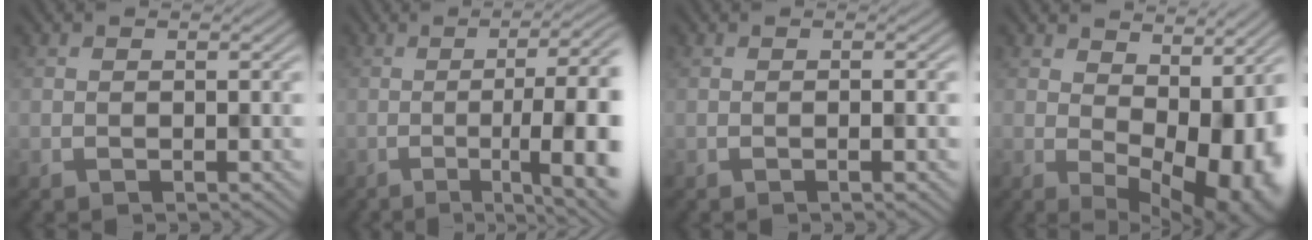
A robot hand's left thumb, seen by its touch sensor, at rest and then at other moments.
{"total": 11.8, "force": [-1.3, 2.8, 11.4], "torque": [-0.126, 0.005, -0.018]}
{"total": 1.5, "force": [-0.3, 0.0, 1.5], "torque": [-0.019, 0.001, -0.009]}
{"total": 12.7, "force": [0.7, 6.5, 10.8], "torque": [-0.128, -0.015, 0.041]}